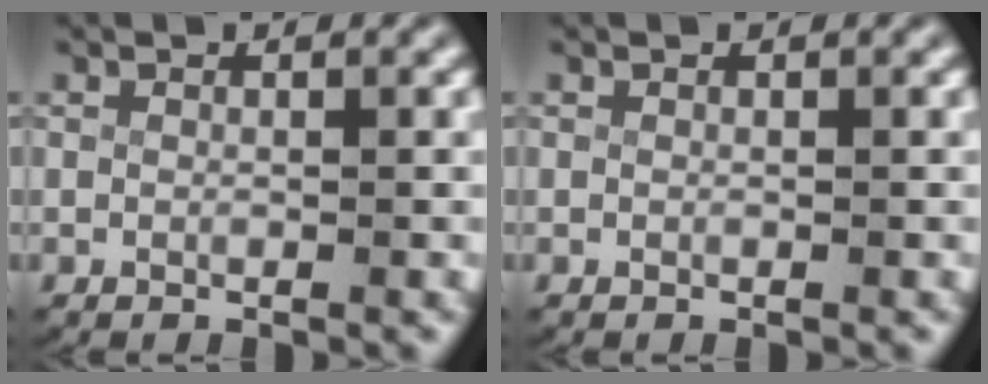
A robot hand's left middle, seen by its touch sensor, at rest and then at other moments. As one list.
[{"total": 0.0}]